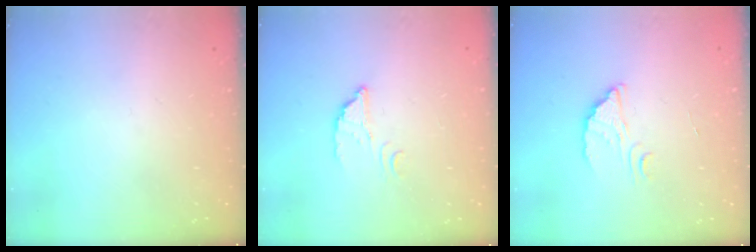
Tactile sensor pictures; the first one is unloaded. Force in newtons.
{"total": 3.0, "press": 3.0, "slide": 0.2}
{"total": 2.4, "press": 2.4, "slide": 0.1}